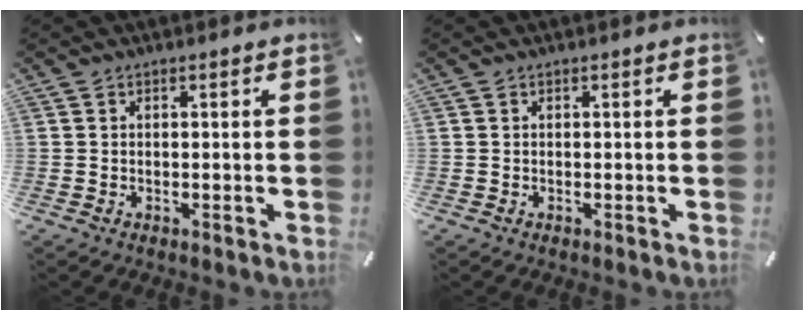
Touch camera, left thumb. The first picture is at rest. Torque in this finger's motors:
{"motor_torque": [0.03, 0.03, -0.01, -0.01, 0.00]}